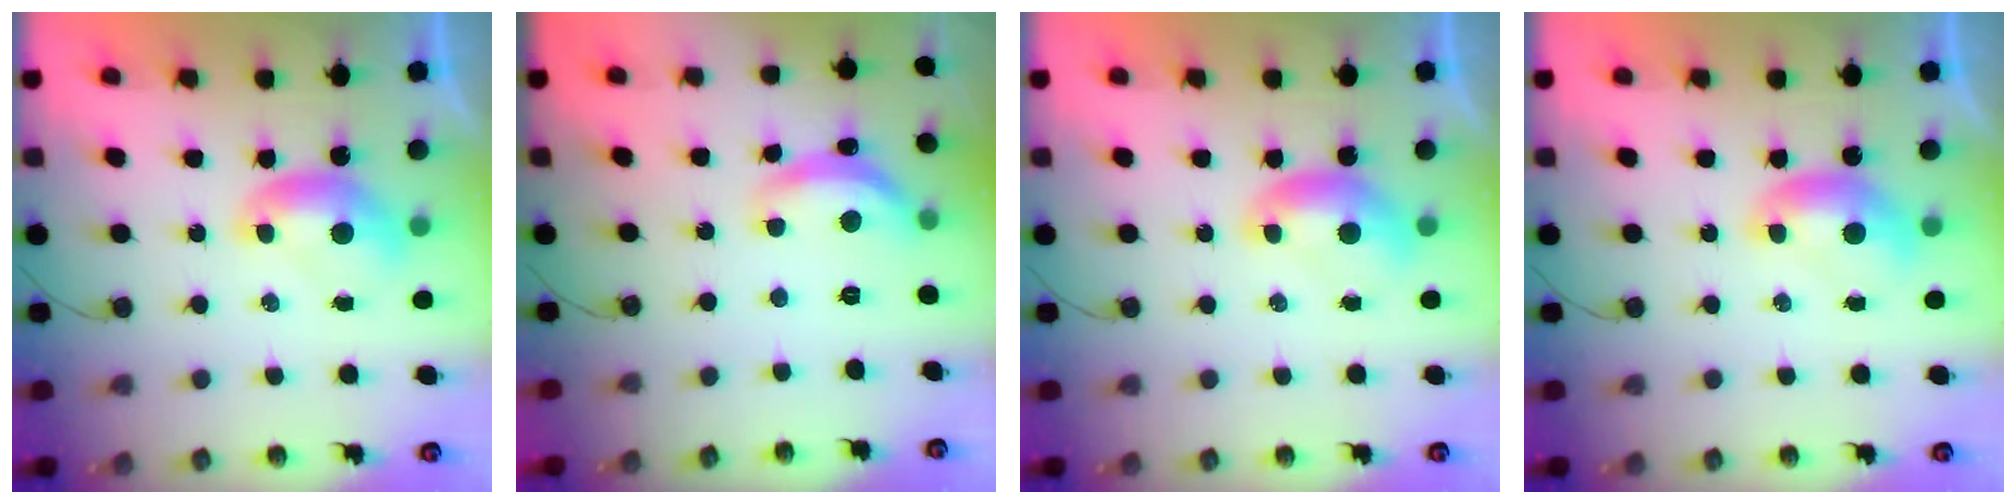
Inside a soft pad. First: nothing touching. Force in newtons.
{"total": 6.7, "press": 6.7, "slide": 0.7}
{"total": 0.0}
{"total": 0.0}